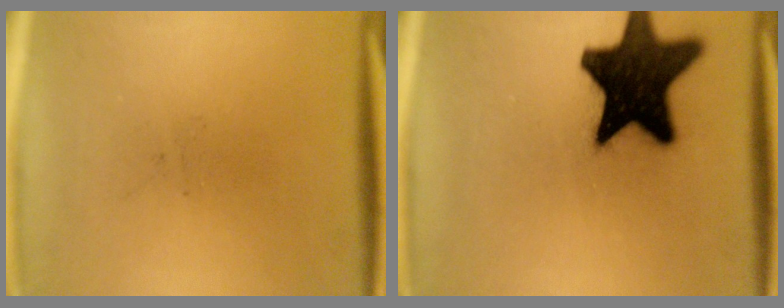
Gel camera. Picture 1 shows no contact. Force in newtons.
{"total": 19.8}